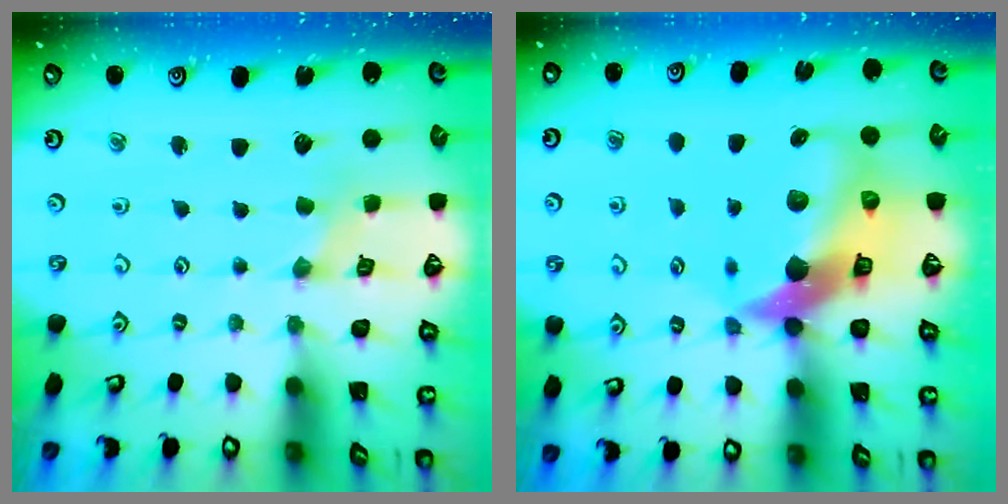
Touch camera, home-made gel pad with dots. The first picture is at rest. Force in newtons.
{"total": 13.9, "press": 13.7, "slide": 2.1}